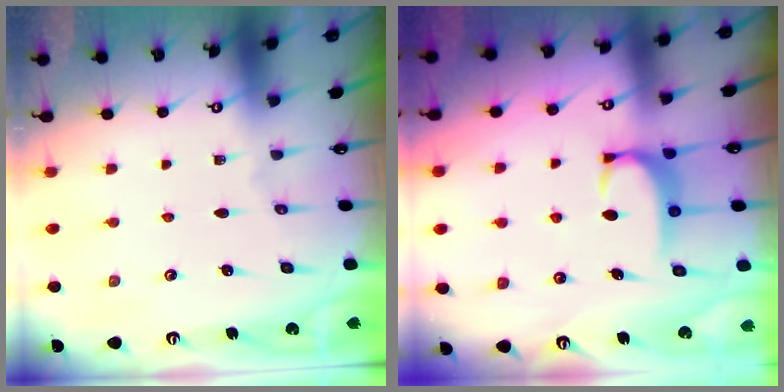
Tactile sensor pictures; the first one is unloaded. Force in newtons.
{"total": 2.8, "press": 2.8, "slide": 0.4}